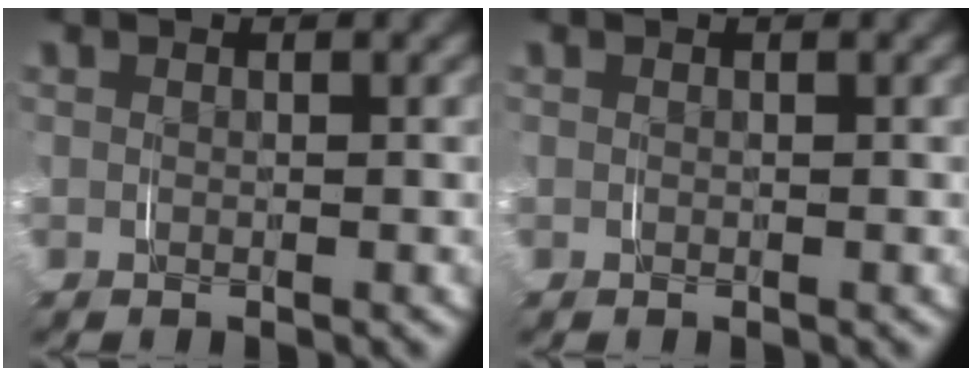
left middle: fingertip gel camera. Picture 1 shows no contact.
{"total": 0.0}